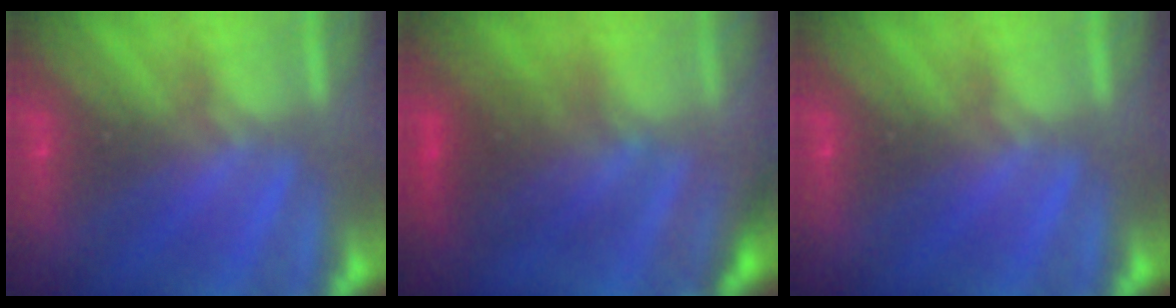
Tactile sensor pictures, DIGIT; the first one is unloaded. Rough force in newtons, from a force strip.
{"total": 2.3}
{"total": 0.0}